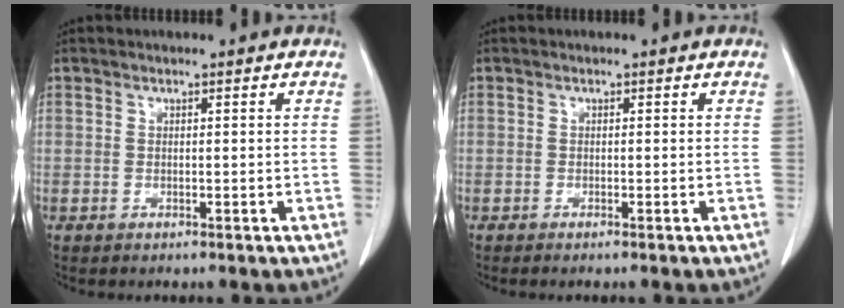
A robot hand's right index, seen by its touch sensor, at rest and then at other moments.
{"total": 0.9, "force": [-0.7, -0.2, 0.5], "torque": [-0.007, -0.001, -0.010]}